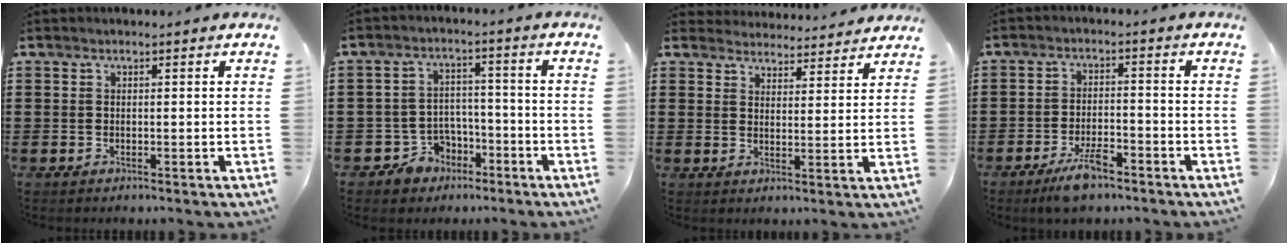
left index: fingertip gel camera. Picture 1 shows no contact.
{"total": 5.2, "force": [-3.5, 3.7, 1.1], "torque": [-0.034, 0.017, -0.068]}
{"total": 4.0, "force": [4.0, 0.3, -0.1], "torque": [-0.013, -0.019, 0.074]}
{"total": 5.0, "force": [-3.7, 1.4, 3.0], "torque": [-0.055, 0.009, -0.068]}